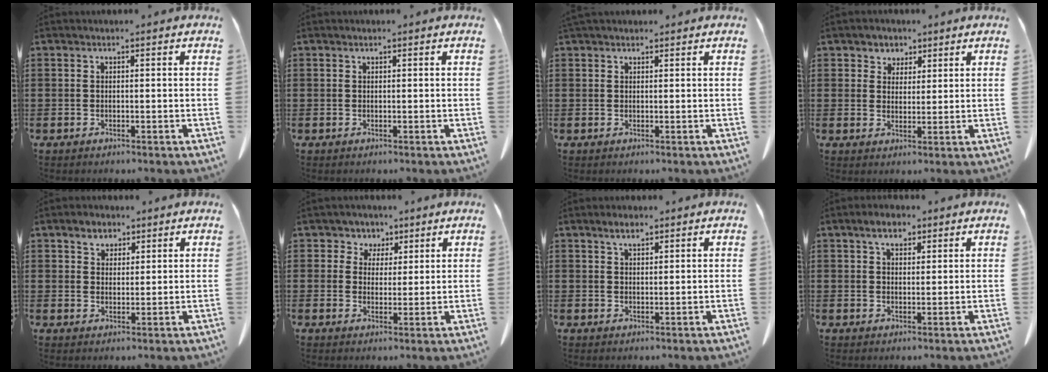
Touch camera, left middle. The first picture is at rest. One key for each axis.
{"total": 0.0}
{"total": 1.1, "fx": 1.0, "fy": 0.4, "fz": 0.3, "tx": -0.009, "ty": 0.002, "tz": 0.020}
{"total": 3.3, "fx": 2.3, "fy": 2.3, "fz": 0.1, "tx": -0.017, "ty": 0.008, "tz": 0.042}
{"total": 3.3, "fx": 2.4, "fy": 2.0, "fz": 0.9, "tx": -0.019, "ty": 0.006, "tz": 0.043}
{"total": 3.9, "fx": 2.2, "fy": 3.2, "fz": 0.2, "tx": -0.027, "ty": 0.008, "tz": 0.037}
{"total": 2.3, "fx": 1.7, "fy": 0.8, "fz": 1.4, "tx": -0.022, "ty": -0.001, "tz": 0.030}
{"total": 4.0, "fx": 2.7, "fy": 2.1, "fz": 2.1, "tx": -0.034, "ty": 0.003, "tz": 0.045}